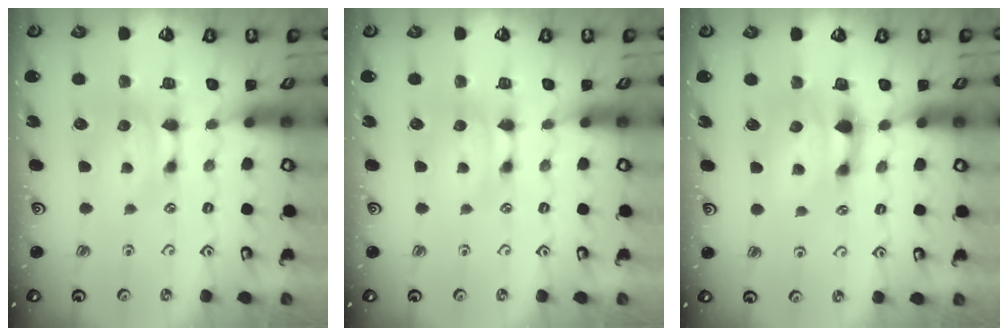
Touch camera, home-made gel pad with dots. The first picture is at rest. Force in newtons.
{"total": 0.0}
{"total": 2.4, "press": 1.6, "slide": 1.7}